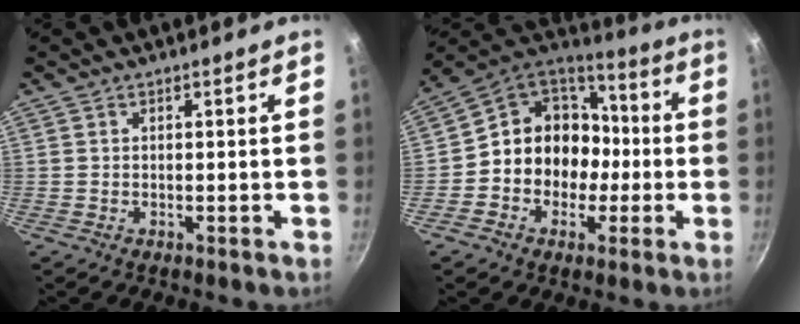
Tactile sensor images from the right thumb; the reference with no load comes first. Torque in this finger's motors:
{"motor_torque": [-0.27, 0.90, 0.28, 0.17, 0.28]}